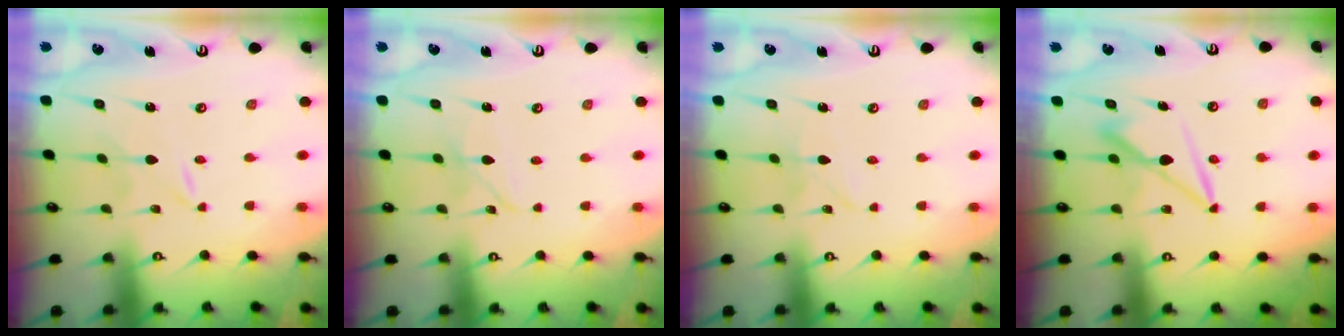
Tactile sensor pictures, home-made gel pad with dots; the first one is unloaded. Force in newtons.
{"total": 3.9, "press": 3.9, "slide": 0.3}
{"total": 2.4, "press": 2.4, "slide": 0.1}
{"total": 8.1, "press": 8.0, "slide": 1.0}